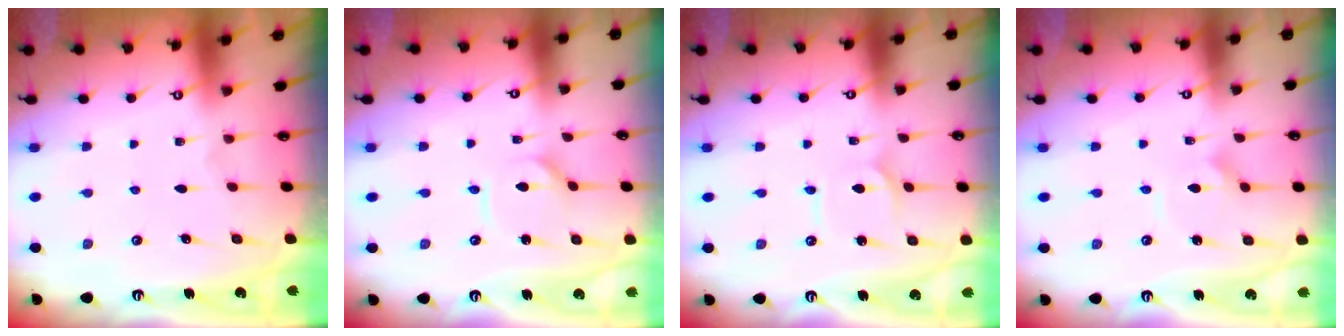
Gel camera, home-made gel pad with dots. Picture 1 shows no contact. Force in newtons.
{"total": 2.2, "press": 2.2, "slide": 0.4}
{"total": 1.6, "press": 1.6, "slide": 0.0}
{"total": 2.7, "press": 2.7, "slide": 0.1}